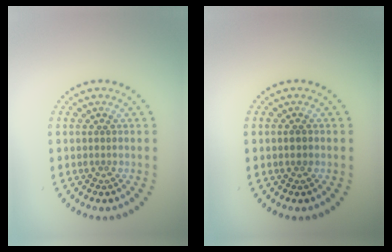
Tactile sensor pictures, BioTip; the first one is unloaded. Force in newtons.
{"total": 0.8, "press": 0.8, "slide": 0.2}